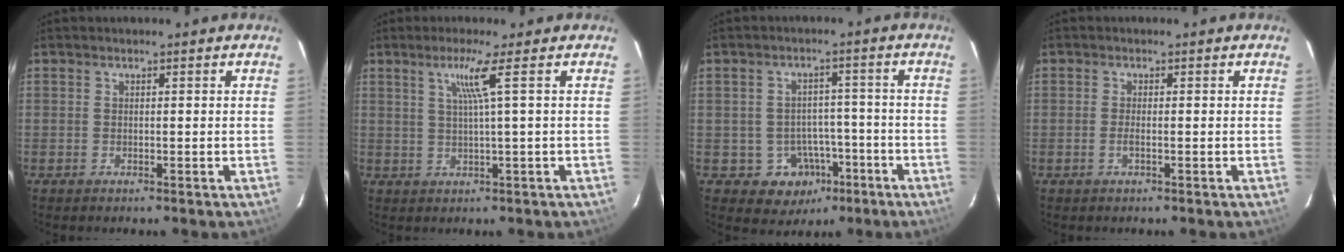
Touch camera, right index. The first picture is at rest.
{"total": 4.2, "force": [1.5, -1.5, 3.6], "torque": [-0.060, -0.002, 0.032]}
{"total": 7.6, "force": [-3.7, 6.5, 1.6], "torque": [-0.033, 0.033, -0.026]}
{"total": 1.3, "force": [-0.5, 0.2, 1.2], "torque": [-0.026, -0.001, -0.009]}